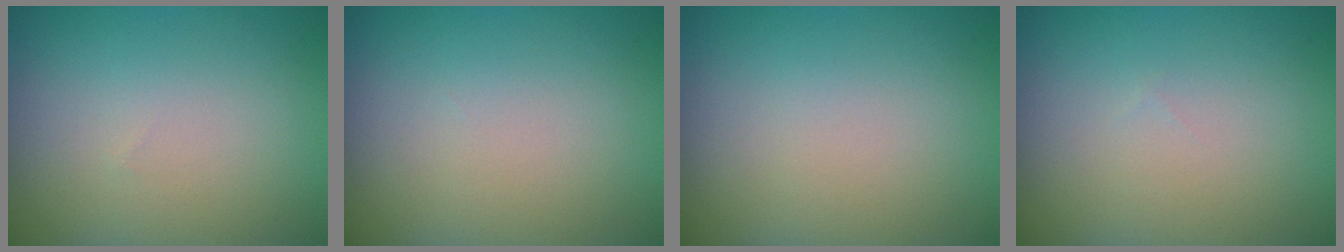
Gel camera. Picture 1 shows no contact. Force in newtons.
{"total": 0.0}
{"total": 0.0}
{"total": 0.0}